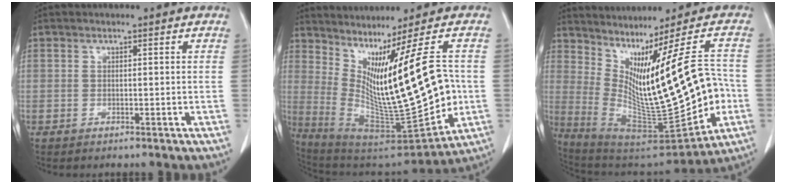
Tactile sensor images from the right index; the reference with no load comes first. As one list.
[{"total": 19.2, "force": [1.5, 2.0, 19.0], "torque": [-0.321, -0.020, 0.044]}, {"total": 22.2, "force": [-0.4, 3.9, 21.9], "torque": [-0.356, -0.004, 0.015]}]